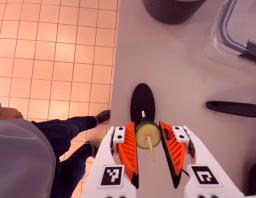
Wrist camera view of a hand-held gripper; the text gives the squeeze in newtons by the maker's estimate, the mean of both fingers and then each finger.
{"total": 7.6, "left": 7.7, "right": 7.4}